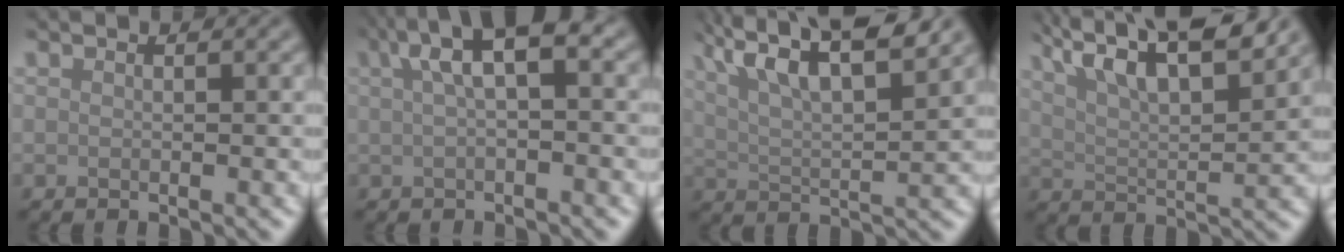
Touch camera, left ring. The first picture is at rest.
{"total": 5.2, "force": [1.9, 1.6, 4.5], "torque": [-0.072, 0.019, 0.025]}
{"total": 9.3, "force": [5.7, 2.6, 6.9], "torque": [-0.114, 0.022, 0.073]}
{"total": 11.2, "force": [7.6, 3.2, 7.5], "torque": [-0.115, 0.026, 0.087]}